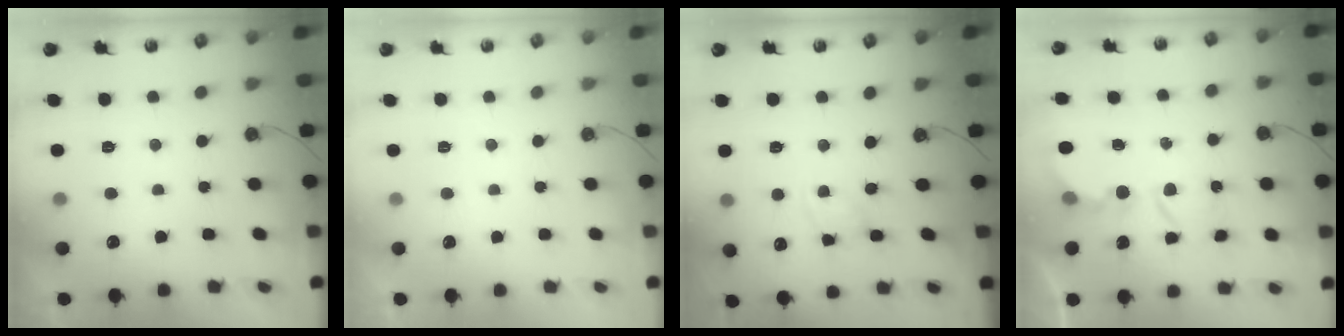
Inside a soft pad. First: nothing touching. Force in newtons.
{"total": 0.0}
{"total": 2.7, "press": 2.7, "slide": 0.4}
{"total": 6.3, "press": 6.3, "slide": 0.4}